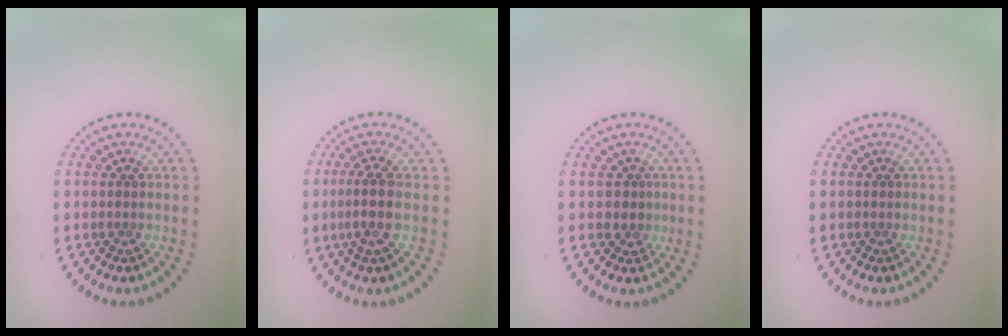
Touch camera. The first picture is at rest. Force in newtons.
{"total": 2.5, "press": 1.9, "slide": 1.5}
{"total": 1.1, "press": 0.8, "slide": 0.7}
{"total": 0.0}